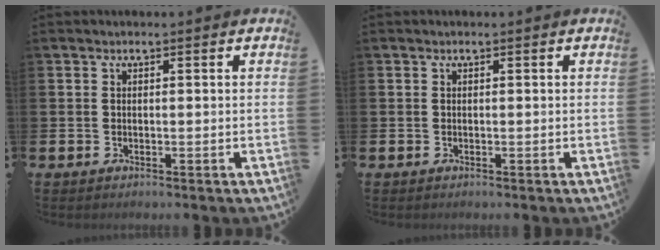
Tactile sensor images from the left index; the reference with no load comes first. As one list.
[{"total": 0.0}]